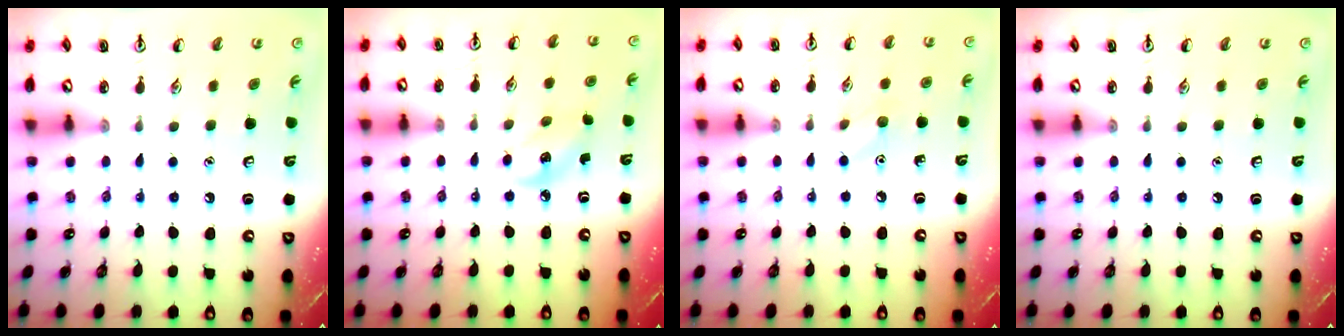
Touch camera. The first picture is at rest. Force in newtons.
{"total": 3.0, "press": 2.9, "slide": 0.8}
{"total": 5.4, "press": 5.1, "slide": 1.7}
{"total": 0.0}